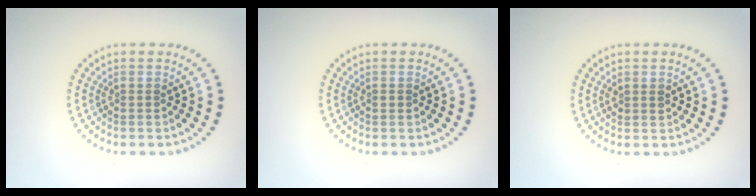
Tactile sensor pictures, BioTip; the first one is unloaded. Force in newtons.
{"total": 0.5, "press": 0.5, "slide": 0.2}
{"total": 1.0, "press": 0.9, "slide": 0.3}